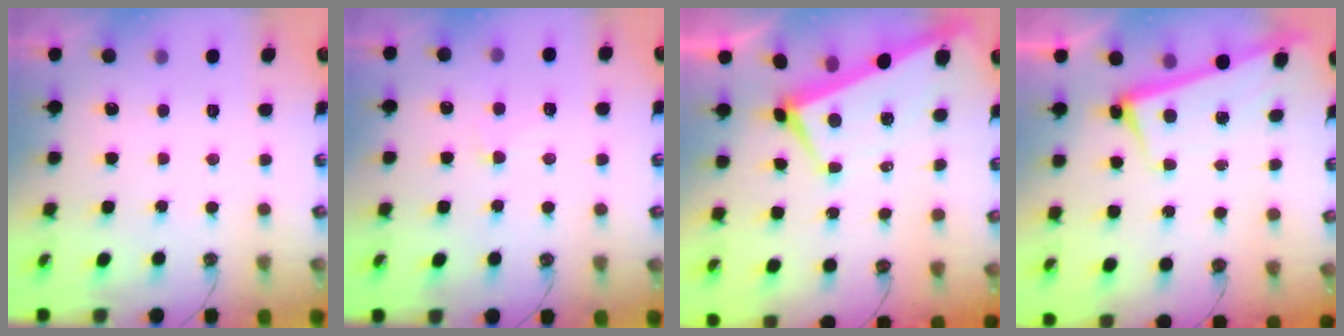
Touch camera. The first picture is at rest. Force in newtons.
{"total": 0.9, "press": 0.5, "slide": 0.8}
{"total": 0.9, "press": 0.4, "slide": 0.8}
{"total": 2.6, "press": 2.4, "slide": 0.9}